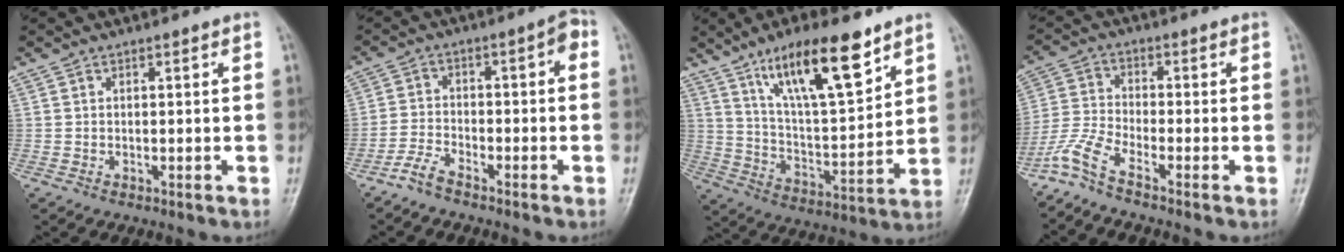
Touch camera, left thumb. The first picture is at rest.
{"total": 5.8, "force": [-3.7, 1.8, 4.2], "torque": [-0.069, 0.044, -0.072]}
{"total": 17.2, "force": [10.7, 4.8, 12.6], "torque": [-0.189, -0.051, 0.195]}
{"total": 5.5, "force": [-4.6, 0.2, 2.9], "torque": [-0.081, 0.011, -0.111]}